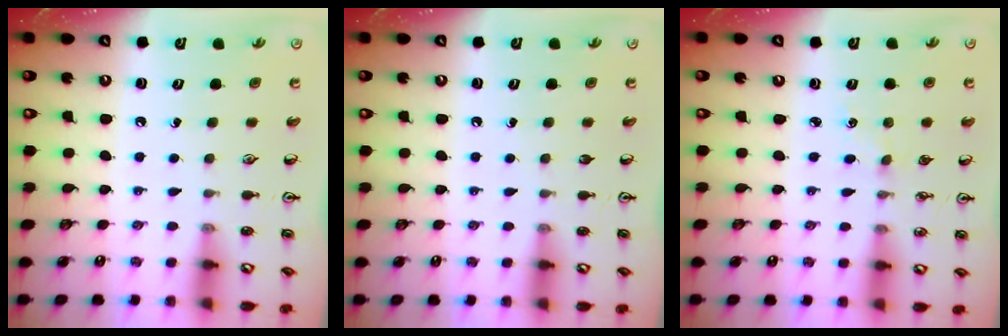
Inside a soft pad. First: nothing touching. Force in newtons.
{"total": 0.0}
{"total": 1.5, "press": 1.5, "slide": 0.3}